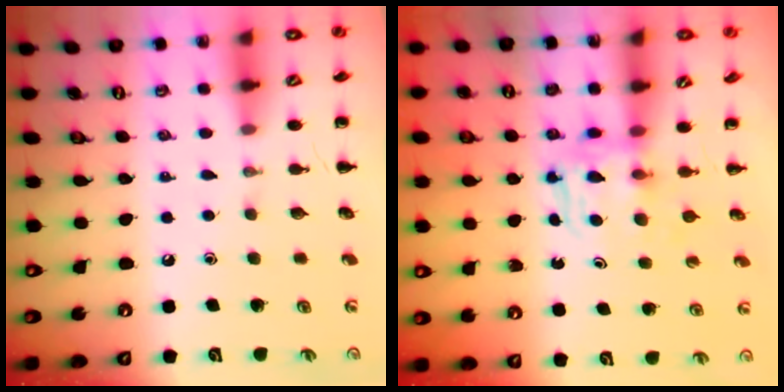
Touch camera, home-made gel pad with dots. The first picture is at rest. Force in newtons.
{"total": 4.8, "press": 4.8, "slide": 0.6}